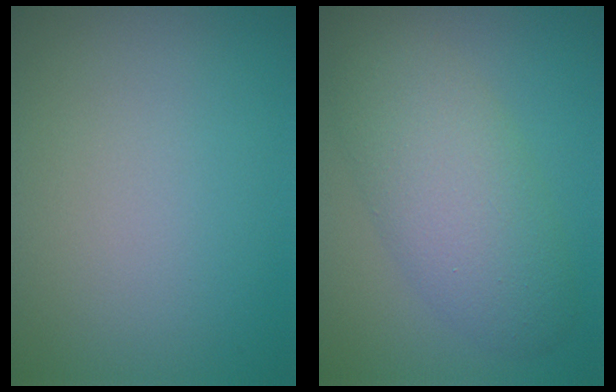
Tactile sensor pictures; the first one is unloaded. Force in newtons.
{"total": 5.9, "press": 5.9, "slide": 0.1}